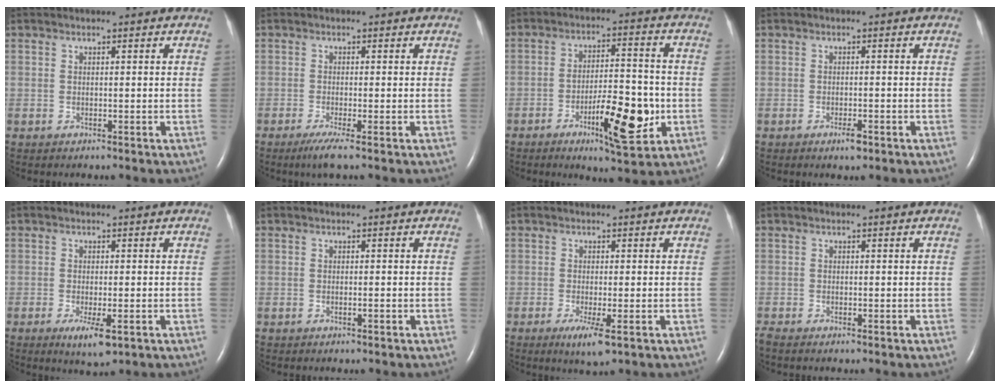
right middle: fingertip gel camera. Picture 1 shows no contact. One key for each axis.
{"total": 3.0, "fx": -1.8, "fy": -0.2, "fz": 2.4, "tx": -0.051, "ty": -0.013, "tz": -0.037}
{"total": 10.8, "fx": -3.8, "fy": 2.6, "fz": 9.8, "tx": -0.158, "ty": -0.001, "tz": -0.057}
{"total": 1.8, "fx": -1.1, "fy": 0.4, "fz": 1.3, "tx": -0.026, "ty": -0.002, "tz": -0.015}
{"total": 4.2, "fx": -1.9, "fy": 0.9, "fz": 3.6, "tx": -0.065, "ty": -0.009, "tz": -0.025}
{"total": 0.6, "fx": -0.3, "fy": 0.0, "fz": 0.5, "tx": -0.014, "ty": -0.001, "tz": -0.003}
{"total": 3.8, "fx": -1.7, "fy": 0.4, "fz": 3.4, "tx": -0.059, "ty": -0.011, "tz": -0.028}
{"total": 0.8, "fx": -0.7, "fy": 0.0, "fz": 0.4, "tx": -0.015, "ty": -0.005, "tz": -0.015}